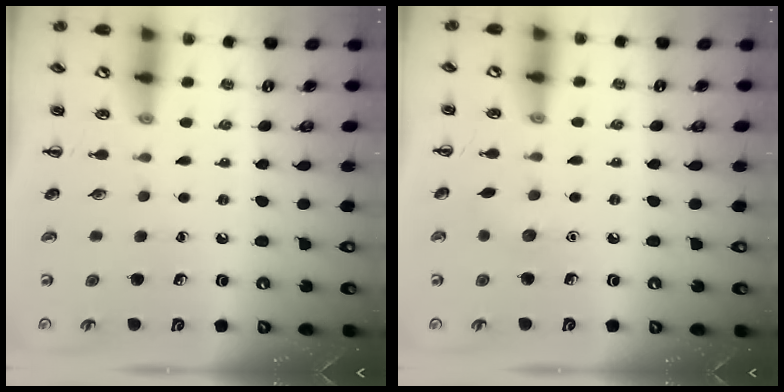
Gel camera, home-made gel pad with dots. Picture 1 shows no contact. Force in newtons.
{"total": 4.3, "press": 4.1, "slide": 1.2}